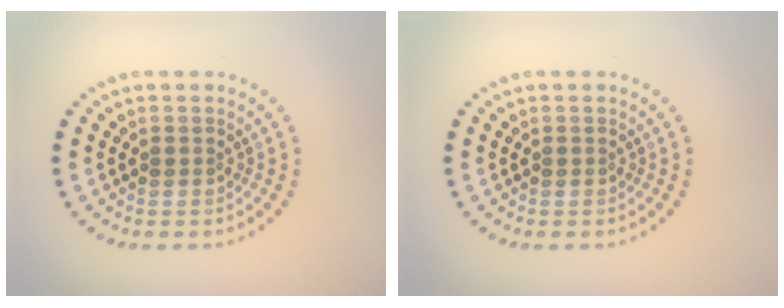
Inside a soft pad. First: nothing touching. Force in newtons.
{"total": 0.0}